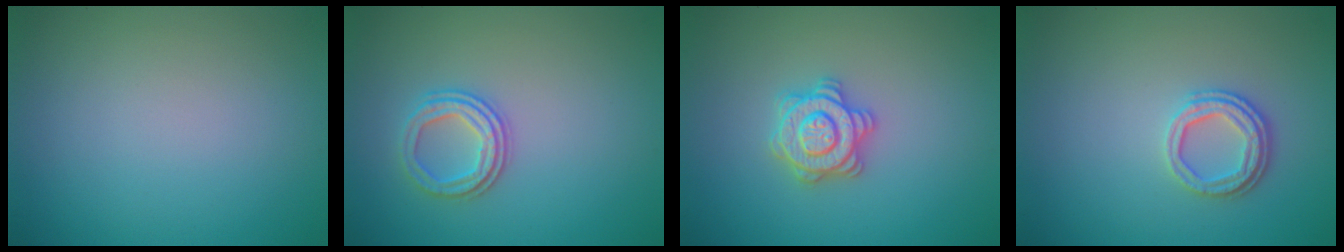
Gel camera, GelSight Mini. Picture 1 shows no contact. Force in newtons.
{"total": 2.5, "press": 2.4, "slide": 0.9}
{"total": 3.3, "press": 3.3, "slide": 0.6}
{"total": 2.5, "press": 2.1, "slide": 1.4}